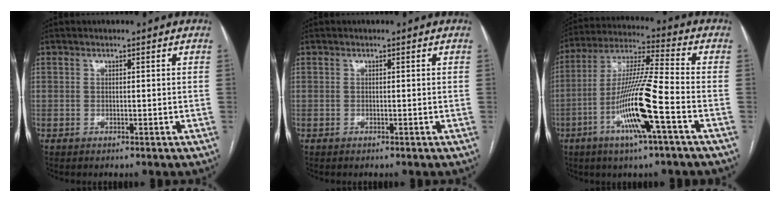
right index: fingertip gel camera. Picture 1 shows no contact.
{"total": 0.0}
{"total": 14.7, "force": [-5.5, -0.1, 13.6], "torque": [-0.270, -0.004, -0.106]}